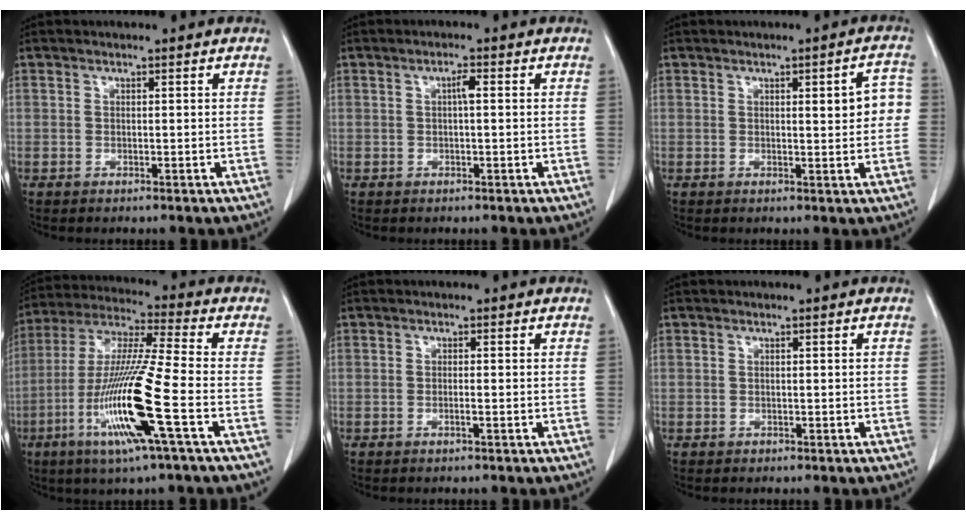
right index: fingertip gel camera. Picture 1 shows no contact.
{"total": 1.6, "force": [0.2, 0.2, 1.5], "torque": [-0.027, 0.004, 0.002]}
{"total": 4.8, "force": [0.6, 1.2, 4.6], "torque": [-0.053, 0.012, 0.005]}
{"total": 16.4, "force": [-5.7, -0.6, 15.4], "torque": [-0.317, -0.020, -0.115]}
{"total": 0.9, "force": [-0.4, -0.1, 0.8], "torque": [-0.014, 0.001, -0.007]}
{"total": 0.5, "force": [-0.2, 0.5, 0.0], "torque": [0.003, 0.005, -0.006]}